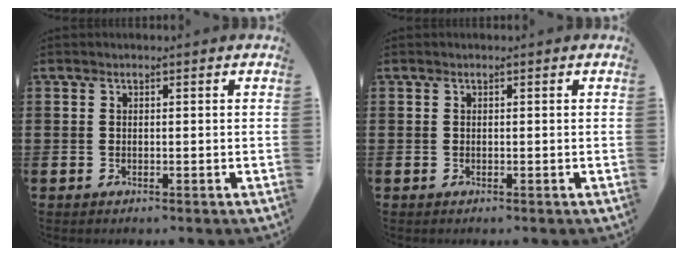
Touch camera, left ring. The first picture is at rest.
{"total": 0.0}